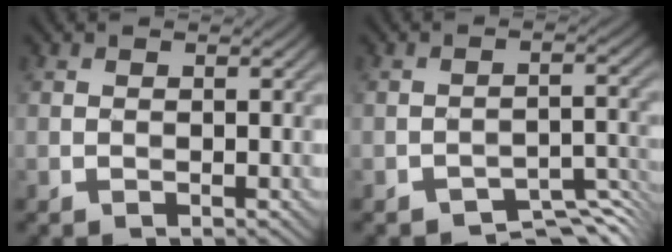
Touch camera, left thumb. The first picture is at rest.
{"total": 4.5, "force": [-4.3, 0.7, 1.1], "torque": [-0.010, 0.006, -0.062]}